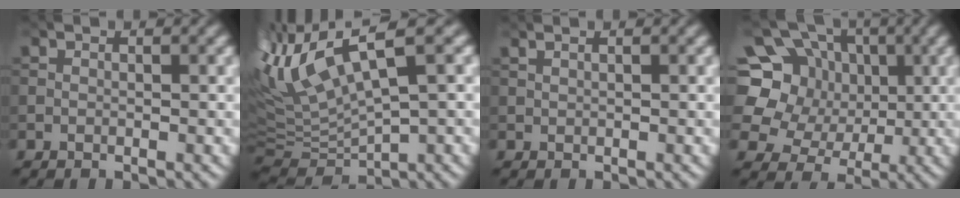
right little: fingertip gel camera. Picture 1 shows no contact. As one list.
[{"total": 8.9, "force": [4.8, 2.5, 7.1], "torque": [-0.159, 0.010, 0.100]}, {"total": 1.2, "force": [0.9, 0.3, 0.6], "torque": [-0.009, -0.001, 0.009]}, {"total": 9.5, "force": [1.6, 8.4, 4.2], "torque": [-0.092, 0.021, 0.000]}]